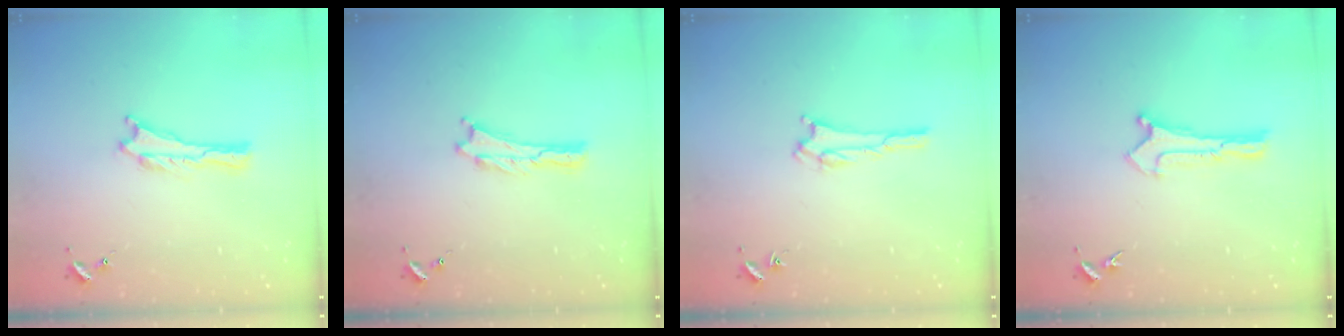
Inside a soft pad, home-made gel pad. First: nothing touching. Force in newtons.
{"total": 0.0}
{"total": 1.9, "press": 1.9, "slide": 0.2}
{"total": 0.0}